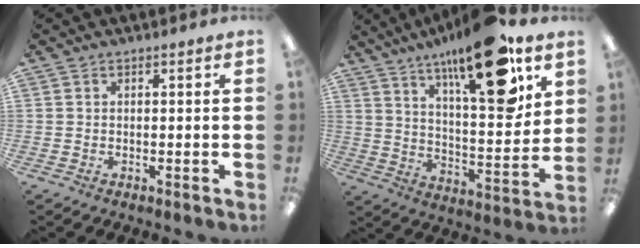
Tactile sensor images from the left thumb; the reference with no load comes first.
{"total": 20.9, "force": [13.6, 5.5, 14.9], "torque": [-0.229, -0.082, 0.215]}